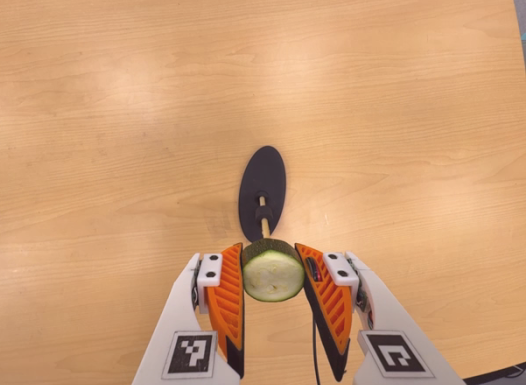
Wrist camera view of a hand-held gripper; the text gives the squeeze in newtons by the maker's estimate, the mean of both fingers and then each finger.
{"total": 10.3, "left": 10.0, "right": 10.6}